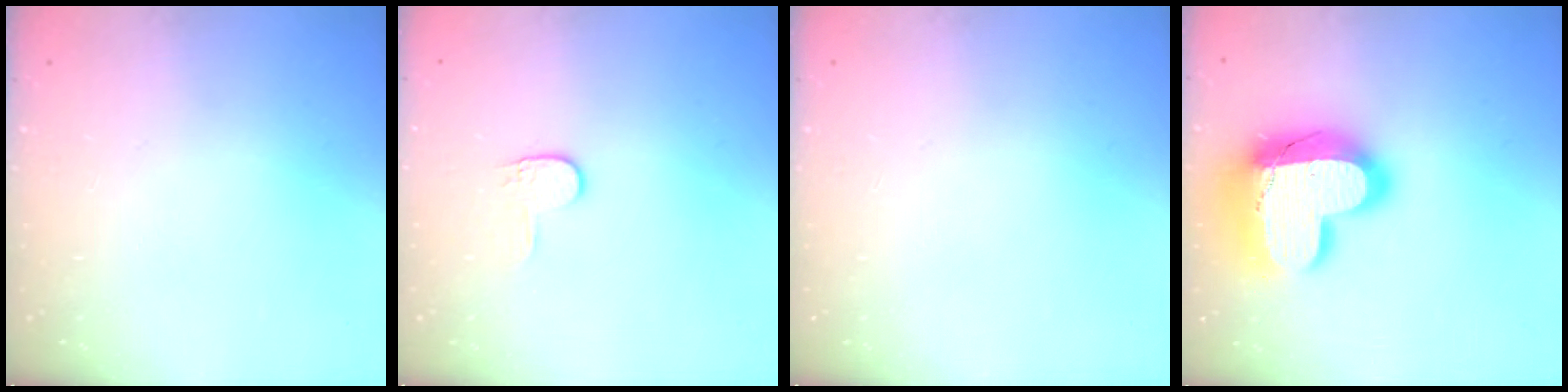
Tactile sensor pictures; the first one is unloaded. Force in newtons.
{"total": 4.0, "press": 4.0, "slide": 0.5}
{"total": 0.0}
{"total": 20.9, "press": 20.9, "slide": 1.8}